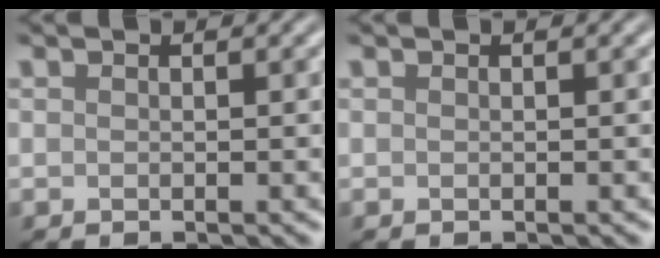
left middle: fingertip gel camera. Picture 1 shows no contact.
{"total": 0.0}